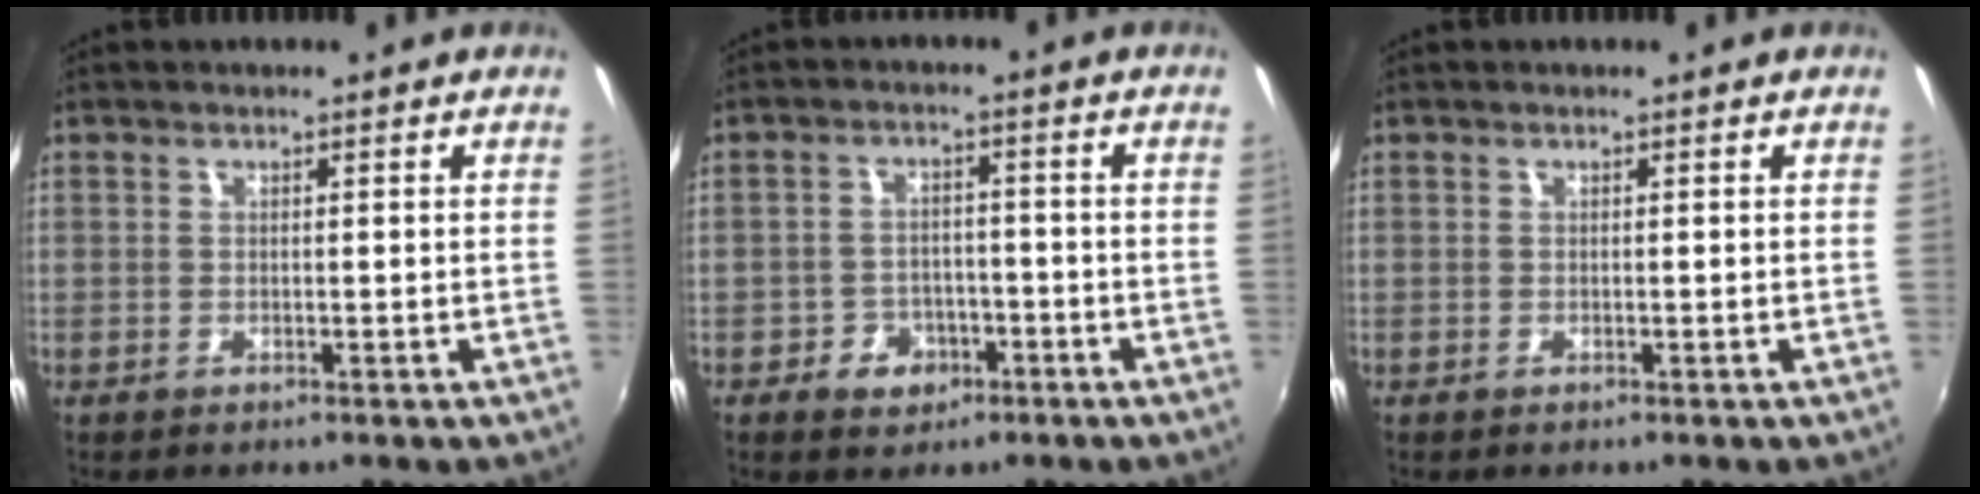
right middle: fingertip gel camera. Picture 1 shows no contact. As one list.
[{"total": 5.7, "force": [-3.2, 4.5, 1.5], "torque": [-0.044, 0.012, -0.042]}, {"total": 0.0}]